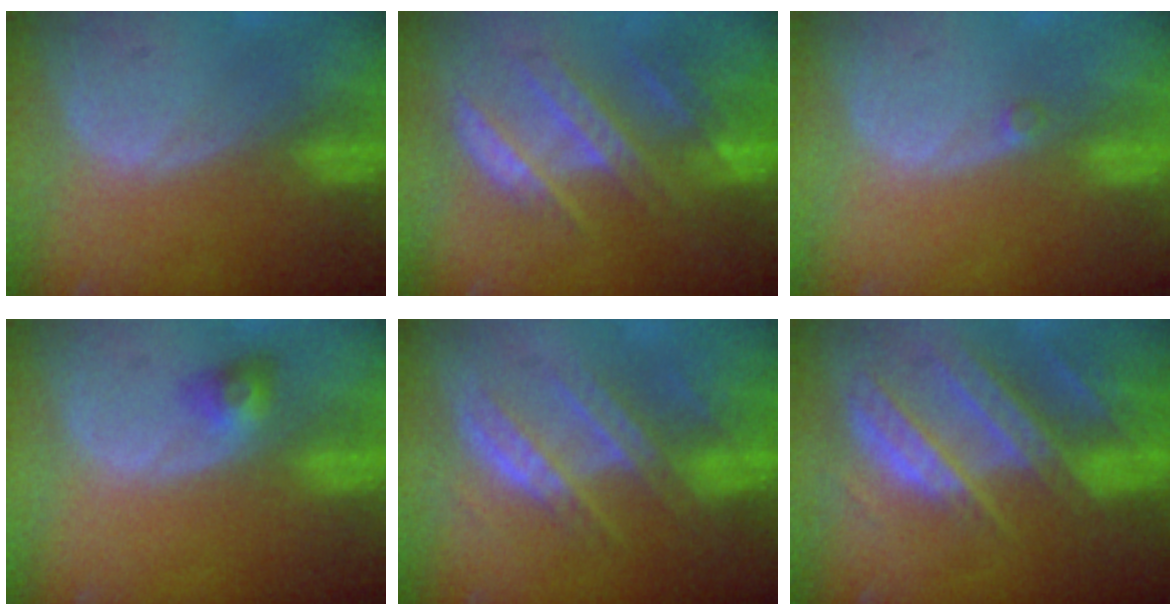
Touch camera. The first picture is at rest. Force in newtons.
{"total": 7.6, "press": 7.4, "slide": 1.7}
{"total": 1.0, "press": 0.8, "slide": 0.5}
{"total": 3.0, "press": 2.7, "slide": 1.4}
{"total": 7.3, "press": 7.0, "slide": 1.9}
{"total": 10.3, "press": 9.1, "slide": 4.8}